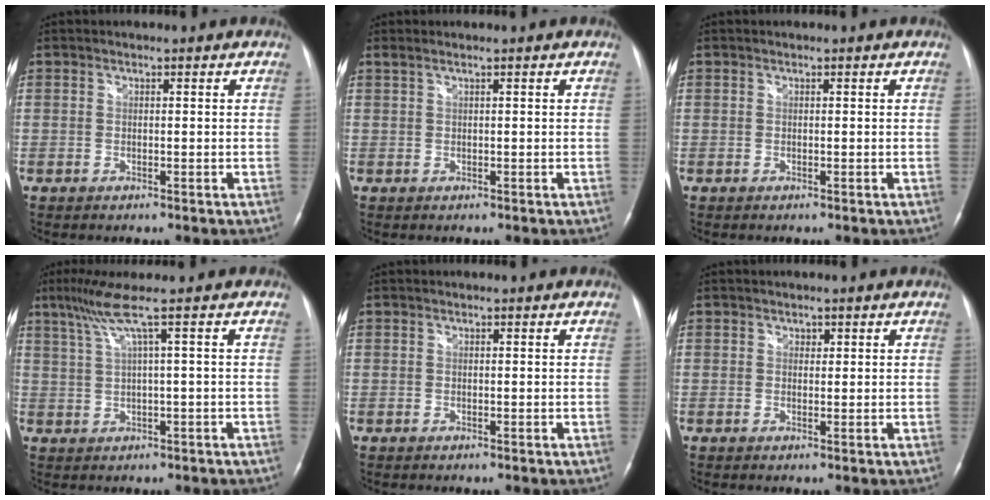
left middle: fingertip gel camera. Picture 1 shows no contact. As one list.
[{"total": 1.0, "force": [0.7, -0.1, 0.7], "torque": [-0.027, 0.019, 0.021]}, {"total": 0.0}, {"total": 4.9, "force": [2.4, -1.4, 4.0], "torque": [-0.092, 0.015, 0.054]}, {"total": 0.0}, {"total": 0.9, "force": [0.4, 0.7, 0.3], "torque": [0.000, -0.001, 0.005]}]